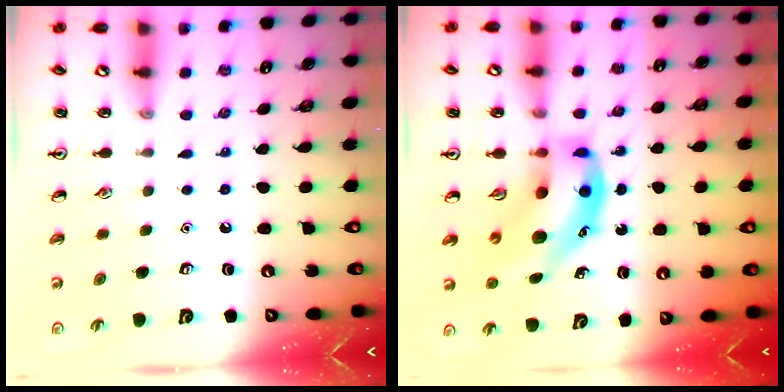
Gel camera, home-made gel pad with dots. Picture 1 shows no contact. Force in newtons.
{"total": 12.9, "press": 12.5, "slide": 3.5}